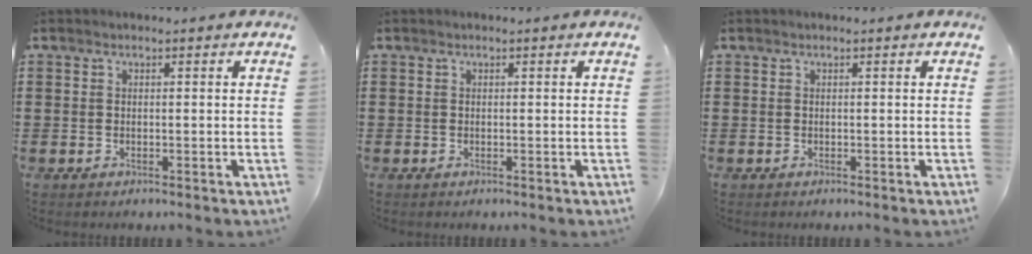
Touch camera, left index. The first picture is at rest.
{"total": 0.0}
{"total": 0.0}